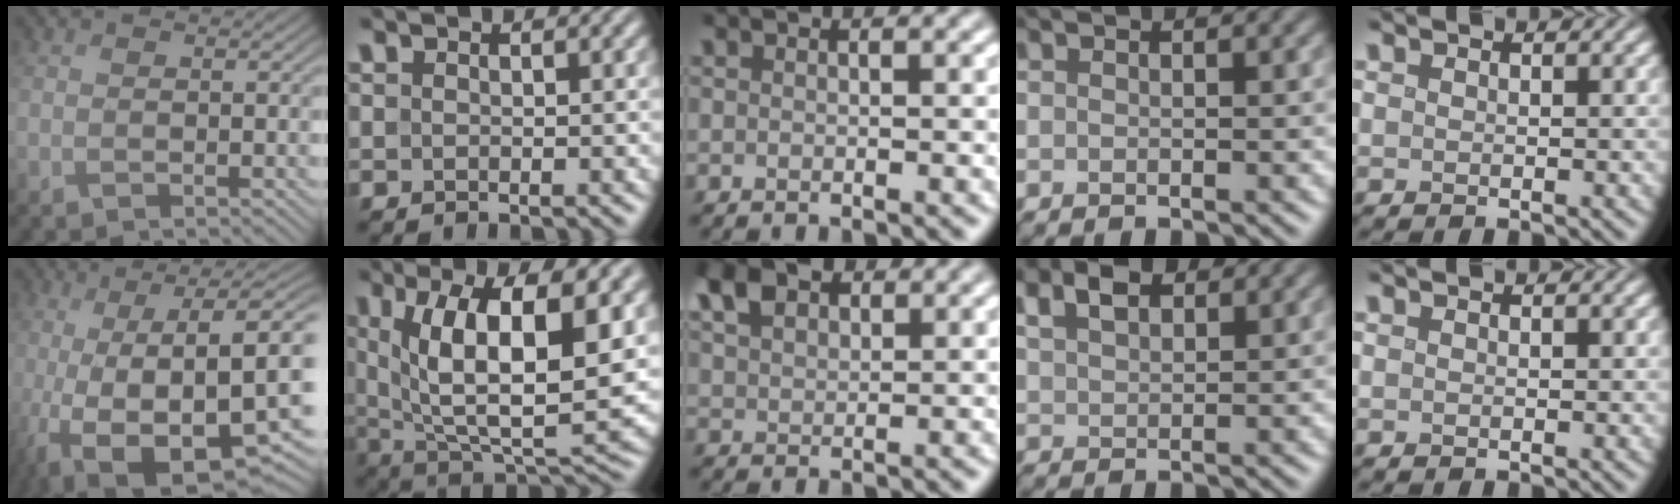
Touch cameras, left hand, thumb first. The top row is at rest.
{"thumb": {"total": 16.4, "force": [-4.8, 5.4, 14.8], "torque": [-0.240, -0.015, -0.064]}, "index": {"total": 11.6, "force": [3.2, 4.3, 10.3], "torque": [-0.175, -0.011, 0.060]}, "middle": {"total": 4.4, "force": [2.5, 2.6, 2.5], "torque": [-0.056, 0.011, 0.046]}, "ring": {"total": 3.1, "force": [1.8, 1.7, 1.9], "torque": [-0.049, 0.011, 0.037]}}